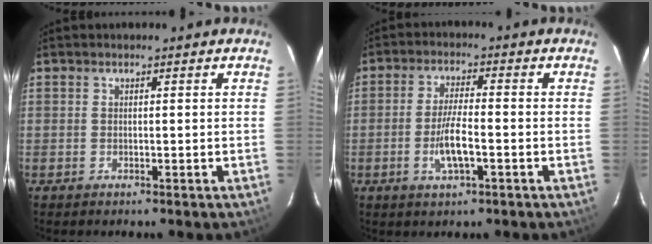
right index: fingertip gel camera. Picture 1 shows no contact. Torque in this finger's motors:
{"motor_torque": [0.49, -0.40, 0.33, 0.05]}